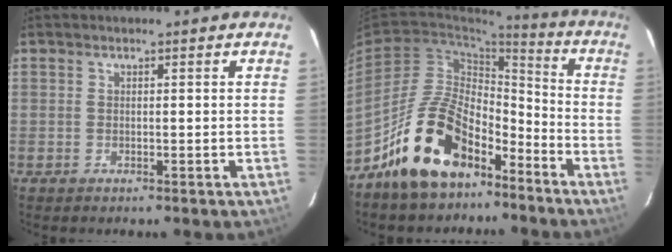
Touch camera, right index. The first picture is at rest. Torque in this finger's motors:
{"motor_torque": [1.11, -1.02, 1.03, 0.16]}